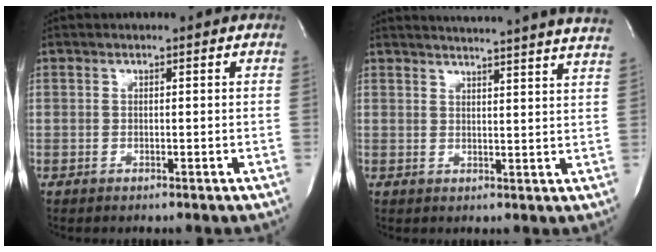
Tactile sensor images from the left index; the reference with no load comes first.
{"total": 19.8, "force": [18.8, -1.1, 6.0], "torque": [-0.095, -0.057, 0.221]}